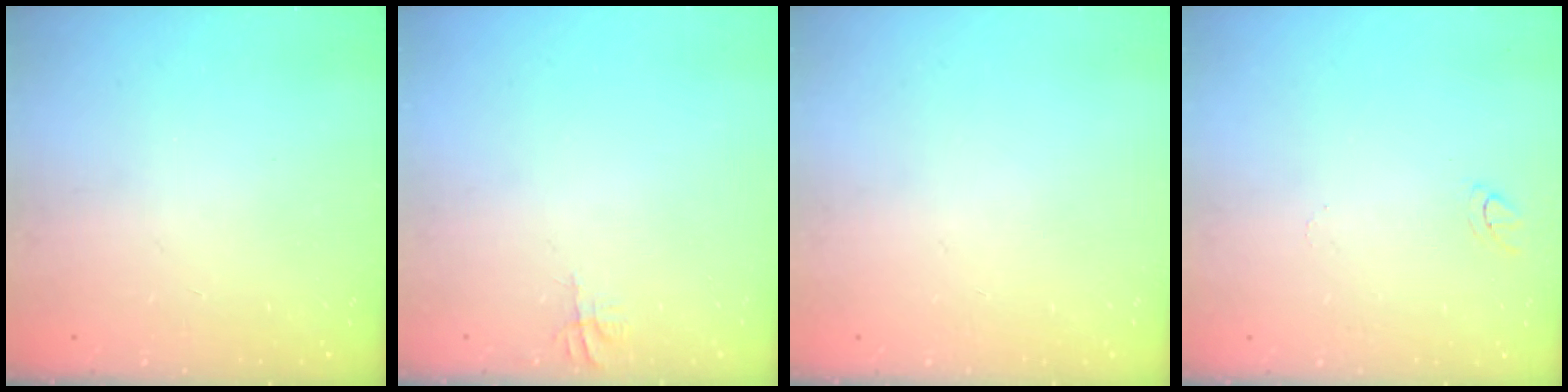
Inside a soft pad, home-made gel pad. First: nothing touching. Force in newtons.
{"total": 3.9, "press": 3.9, "slide": 0.4}
{"total": 0.0}
{"total": 4.9, "press": 4.9, "slide": 0.5}